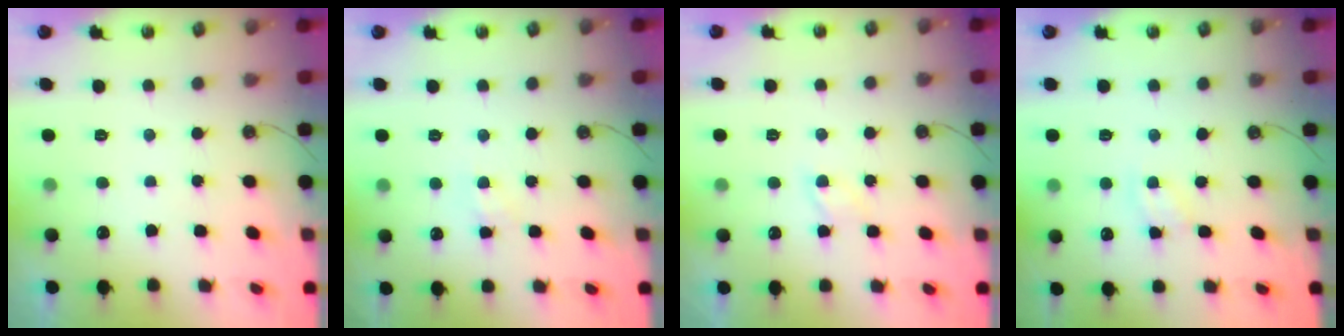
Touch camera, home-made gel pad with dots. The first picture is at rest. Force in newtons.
{"total": 4.2, "press": 4.2, "slide": 0.6}
{"total": 4.8, "press": 4.7, "slide": 0.6}
{"total": 2.0, "press": 2.0, "slide": 0.3}